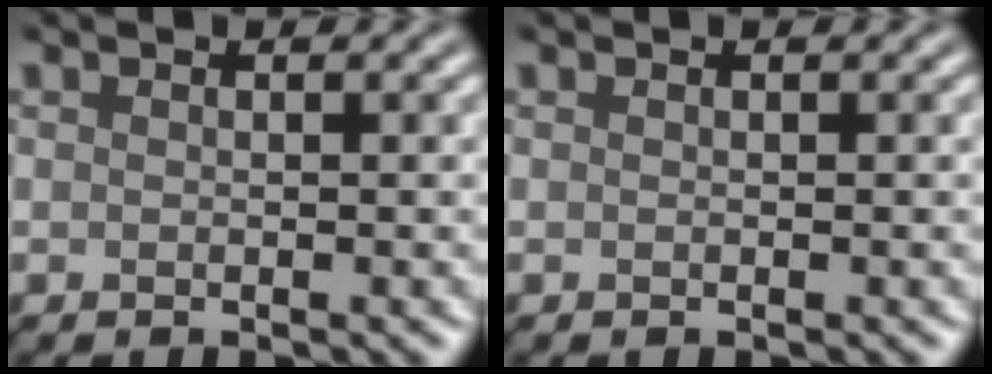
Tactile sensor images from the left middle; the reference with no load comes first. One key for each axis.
{"total": 0.0}